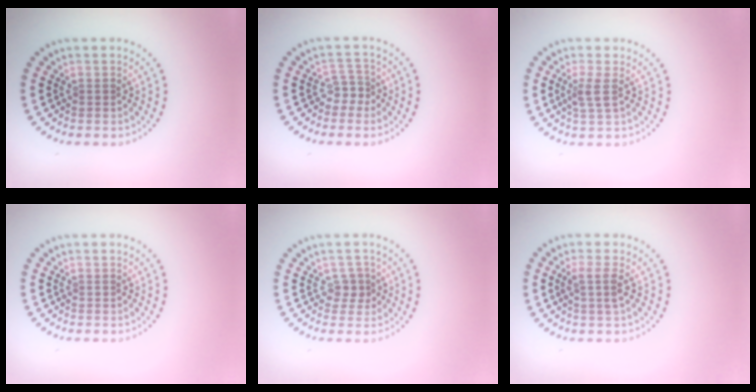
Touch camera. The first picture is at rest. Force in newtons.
{"total": 1.8, "press": 1.2, "slide": 1.3}
{"total": 1.7, "press": 1.4, "slide": 1.1}
{"total": 0.0}
{"total": 1.5, "press": 1.2, "slide": 0.9}
{"total": 1.8, "press": 1.4, "slide": 1.0}